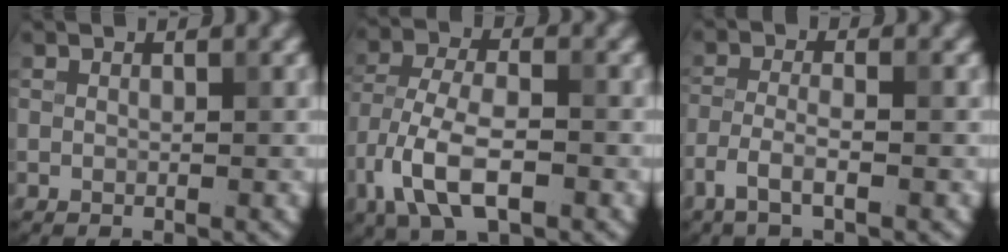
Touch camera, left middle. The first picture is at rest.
{"total": 7.7, "force": [-3.7, 3.7, 5.6], "torque": [-0.117, 0.001, -0.078]}
{"total": 2.7, "force": [-1.7, 0.7, 2.1], "torque": [-0.046, 0.002, -0.042]}